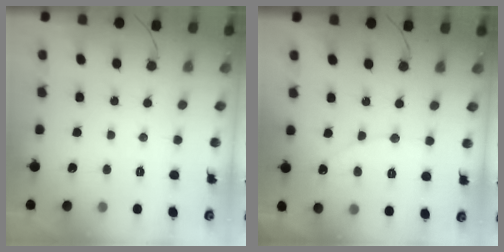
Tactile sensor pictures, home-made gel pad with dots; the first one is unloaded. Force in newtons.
{"total": 5.8, "press": 5.8, "slide": 0.5}